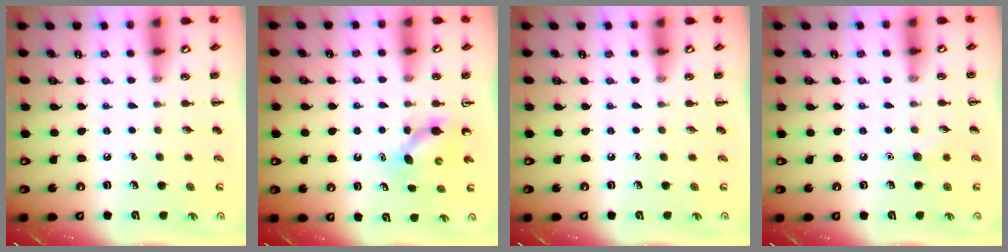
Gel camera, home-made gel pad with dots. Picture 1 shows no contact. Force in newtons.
{"total": 3.7, "press": 3.6, "slide": 0.8}
{"total": 0.0}
{"total": 4.7, "press": 4.5, "slide": 1.2}